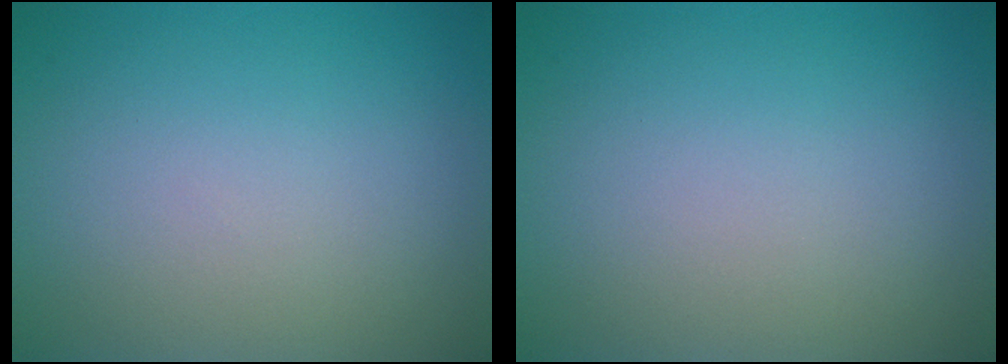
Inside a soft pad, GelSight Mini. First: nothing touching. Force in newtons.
{"total": 0.0}